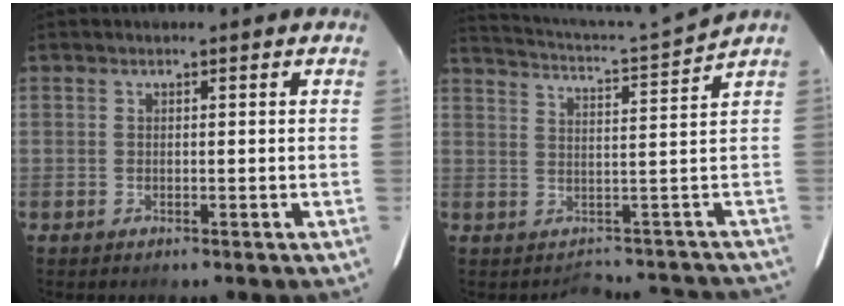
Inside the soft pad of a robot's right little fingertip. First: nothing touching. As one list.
[{"total": 5.9, "force": [2.6, -2.0, 5.0], "torque": [-0.109, 0.010, 0.056]}]